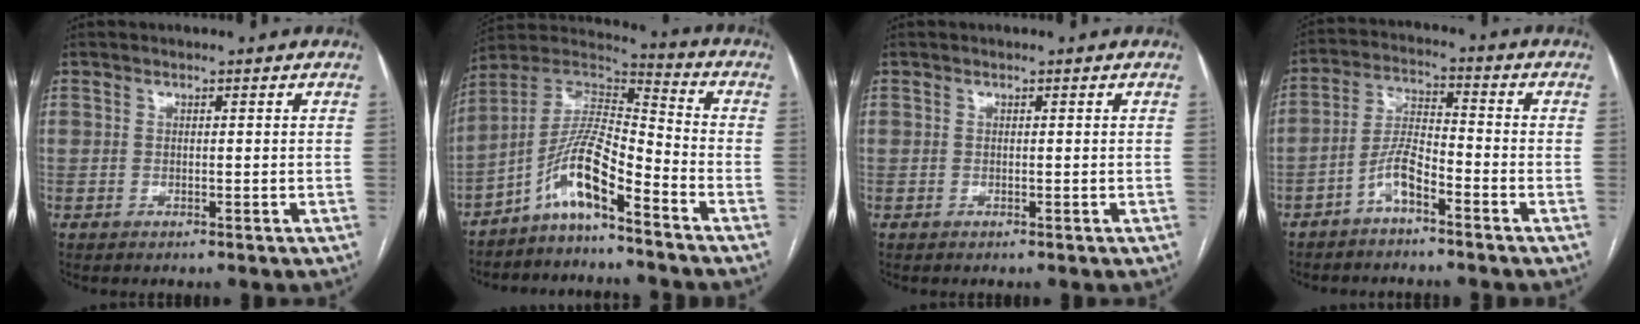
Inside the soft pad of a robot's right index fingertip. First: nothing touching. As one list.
[{"total": 10.7, "force": [-6.6, 1.7, 8.3], "torque": [-0.167, 0.024, -0.128]}, {"total": 0.0}, {"total": 5.8, "force": [-3.7, 1.5, 4.2], "torque": [-0.094, 0.015, -0.074]}]